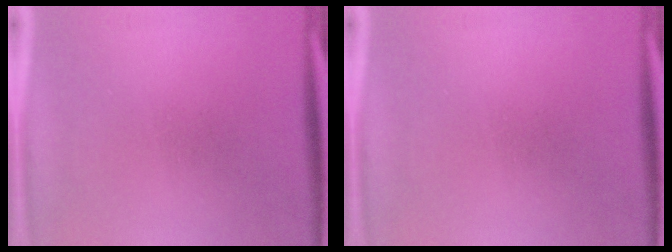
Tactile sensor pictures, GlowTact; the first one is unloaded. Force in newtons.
{"total": 0.0}